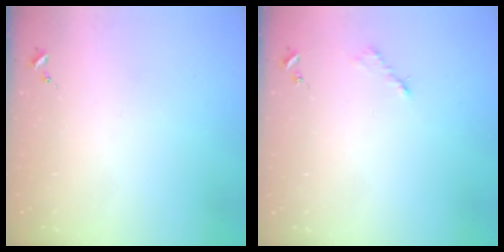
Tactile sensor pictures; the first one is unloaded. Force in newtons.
{"total": 2.6, "press": 2.6, "slide": 0.4}